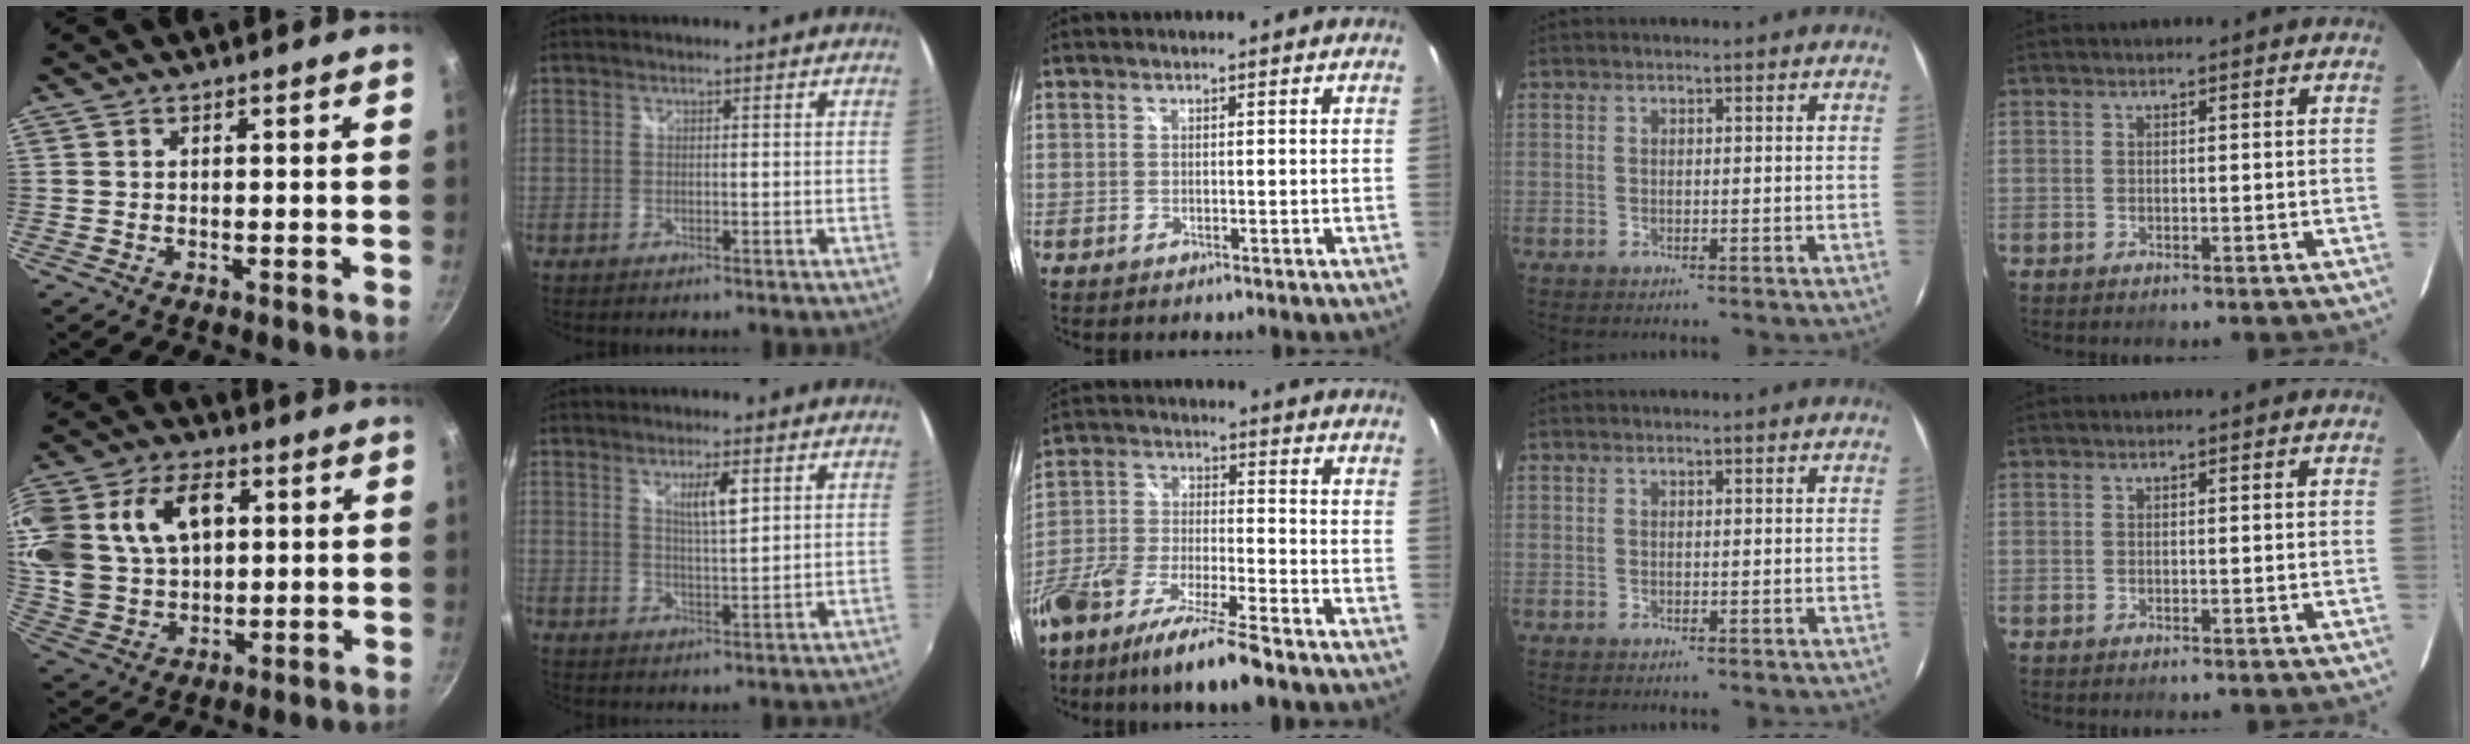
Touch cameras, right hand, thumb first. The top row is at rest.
{"thumb": {"total": 25.1, "force": [7.0, 17.8, 16.2], "torque": [-0.361, 0.033, 0.133]}, "index": {"total": 4.8, "force": [2.2, 1.0, 4.2], "torque": [-0.070, -0.004, 0.039]}, "middle": {"total": 13.7, "force": [-10.6, 1.6, 8.5], "torque": [-0.179, -0.025, -0.198]}}